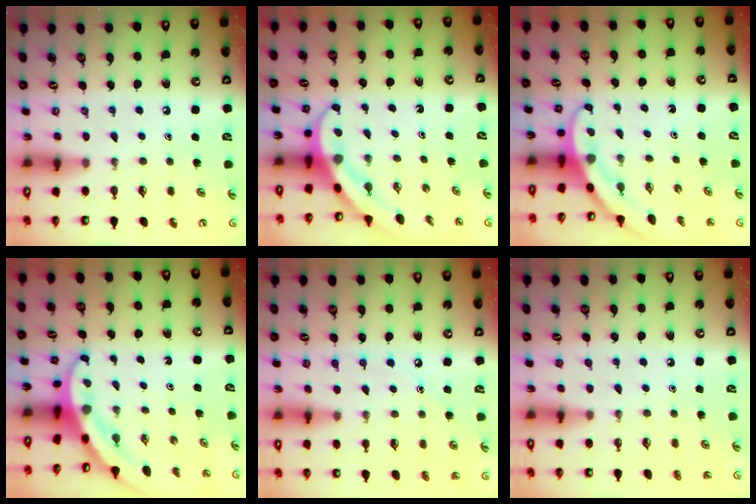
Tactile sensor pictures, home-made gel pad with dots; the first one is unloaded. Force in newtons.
{"total": 4.0, "press": 3.9, "slide": 0.4}
{"total": 3.1, "press": 3.1, "slide": 0.0}
{"total": 3.7, "press": 3.7, "slide": 0.5}
{"total": 5.4, "press": 5.3, "slide": 0.6}
{"total": 1.1, "press": 1.1, "slide": 0.3}